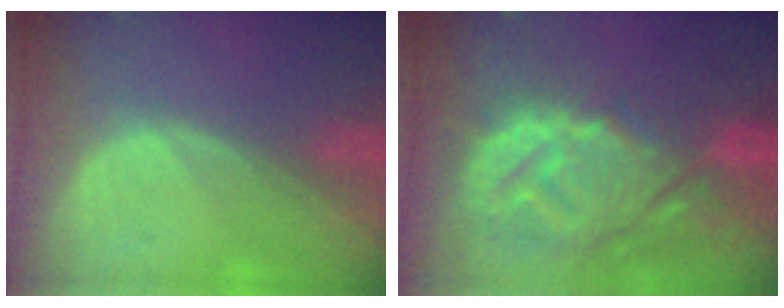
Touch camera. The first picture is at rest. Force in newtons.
{"total": 14.3, "press": 12.3, "slide": 7.4}